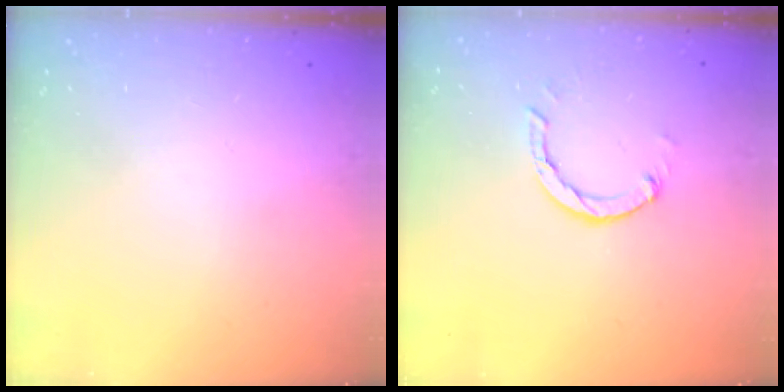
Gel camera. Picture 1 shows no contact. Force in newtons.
{"total": 3.4, "press": 3.4, "slide": 0.4}